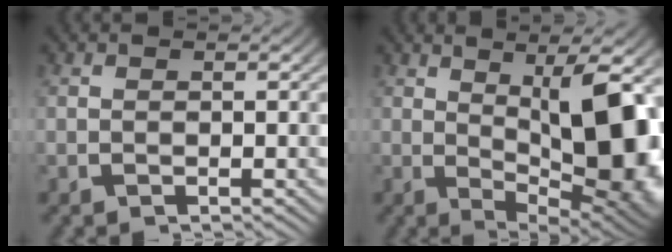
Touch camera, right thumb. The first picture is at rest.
{"total": 13.6, "force": [-0.6, 6.0, 12.2], "torque": [-0.189, -0.027, 0.016]}